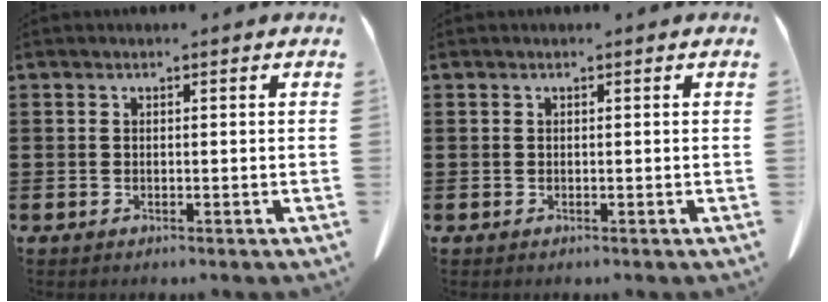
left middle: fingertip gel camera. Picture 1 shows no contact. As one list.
[{"total": 0.0}]